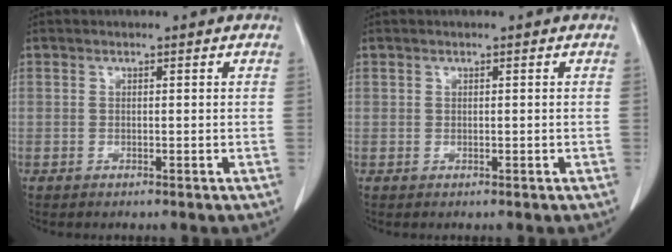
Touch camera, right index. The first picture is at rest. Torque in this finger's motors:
{"motor_torque": [-0.07, 0.04, 0.00, 0.01]}